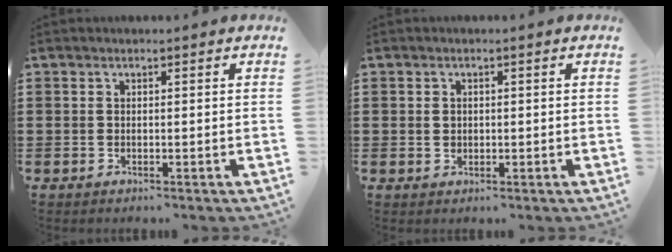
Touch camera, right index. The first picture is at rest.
{"total": 1.2, "force": [0.1, 1.0, 0.6], "torque": [-0.014, 0.006, 0.002]}